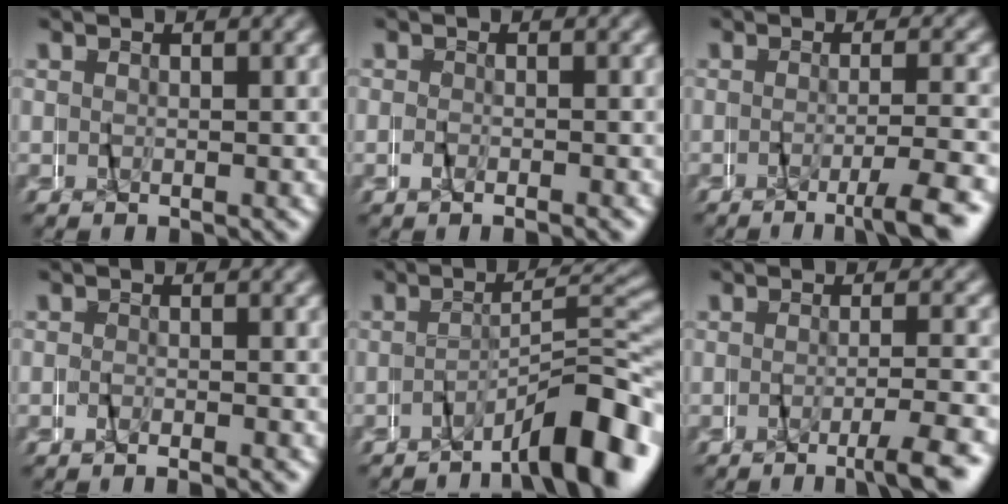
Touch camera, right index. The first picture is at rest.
{"total": 1.2, "force": [-1.1, -0.5, -0.1], "torque": [-0.001, -0.001, -0.022]}
{"total": 4.1, "force": [-3.2, -0.5, 2.5], "torque": [-0.038, -0.003, -0.056]}
{"total": 1.5, "force": [-1.4, -0.5, -0.2], "torque": [0.001, 0.001, -0.028]}
{"total": 7.5, "force": [-5.3, 1.2, 5.1], "torque": [-0.064, 0.004, -0.087]}
{"total": 3.7, "force": [-3.0, -0.5, 2.1], "torque": [-0.033, -0.002, -0.052]}